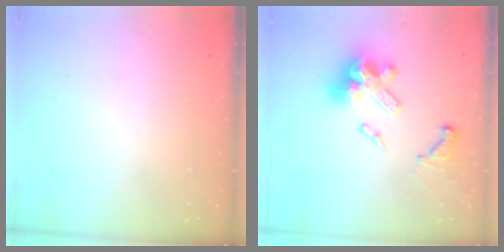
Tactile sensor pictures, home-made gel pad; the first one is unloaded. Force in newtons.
{"total": 16.7, "press": 16.6, "slide": 1.8}